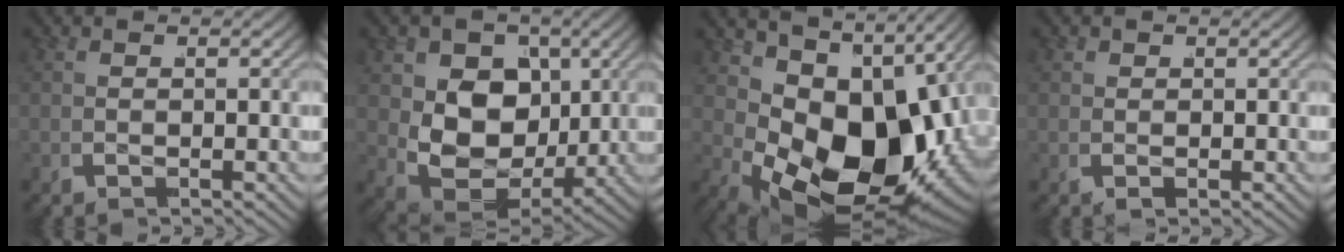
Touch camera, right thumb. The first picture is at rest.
{"total": 14.8, "force": [0.1, 11.1, 9.7], "torque": [-0.202, -0.048, 0.017]}
{"total": 18.8, "force": [-1.6, 11.4, 14.9], "torque": [-0.265, -0.043, 0.002]}
{"total": 0.7, "force": [0.4, 0.6, 0.1], "torque": [-0.003, -0.007, 0.009]}